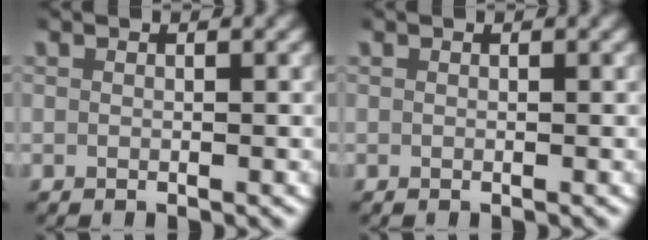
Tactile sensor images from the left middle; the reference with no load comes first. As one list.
[{"total": 0.0}]